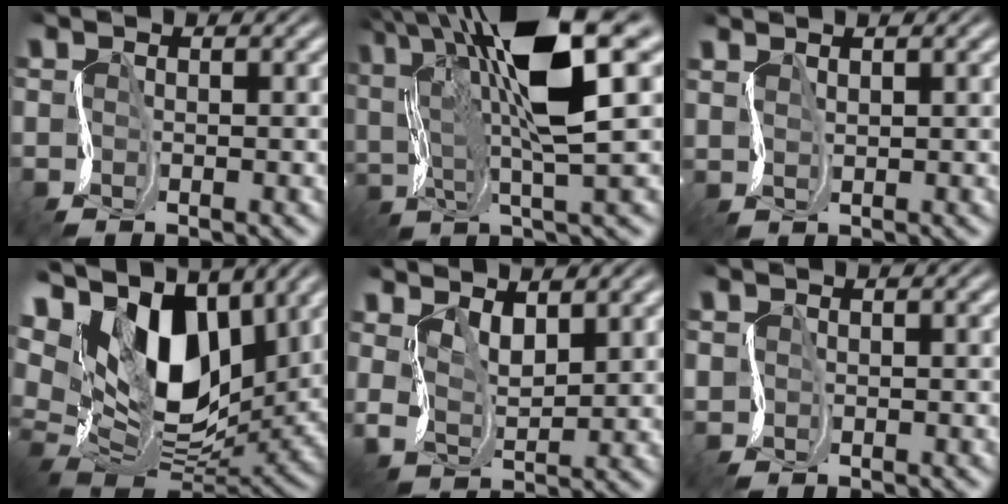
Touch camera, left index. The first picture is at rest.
{"total": 11.8, "force": [5.0, 2.7, 10.3], "torque": [-0.174, 0.023, 0.087]}
{"total": 1.8, "force": [1.8, 0.1, -0.2], "torque": [0.005, 0.003, 0.039]}
{"total": 15.0, "force": [7.8, 8.2, 9.8], "torque": [-0.185, 0.026, 0.131]}
{"total": 3.8, "force": [2.8, 1.4, 2.2], "torque": [-0.053, -0.003, 0.058]}
{"total": 0.6, "force": [0.2, 0.6, -0.2], "torque": [0.004, -0.002, 0.004]}